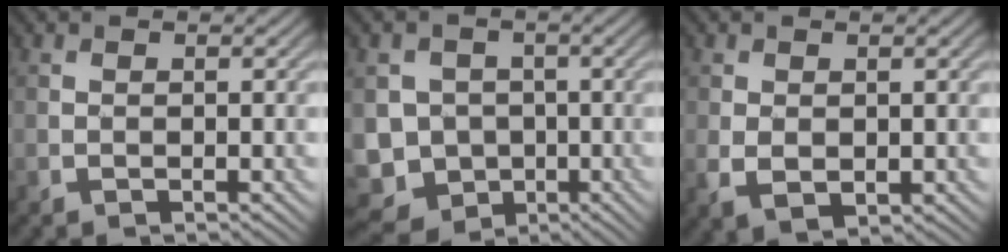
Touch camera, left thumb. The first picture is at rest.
{"total": 8.4, "force": [-2.2, 7.6, 2.7], "torque": [-0.075, -0.021, -0.062]}
{"total": 2.9, "force": [-0.3, 2.1, 1.9], "torque": [-0.049, -0.013, -0.002]}